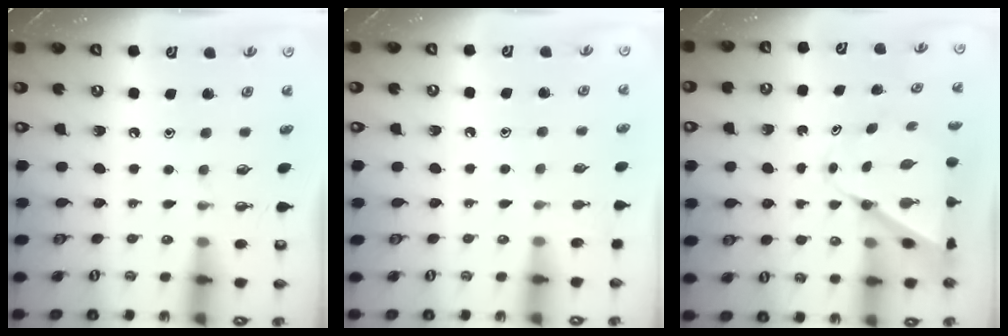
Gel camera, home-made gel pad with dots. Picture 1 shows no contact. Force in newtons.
{"total": 4.0, "press": 4.0, "slide": 0.5}
{"total": 8.4, "press": 8.4, "slide": 0.6}